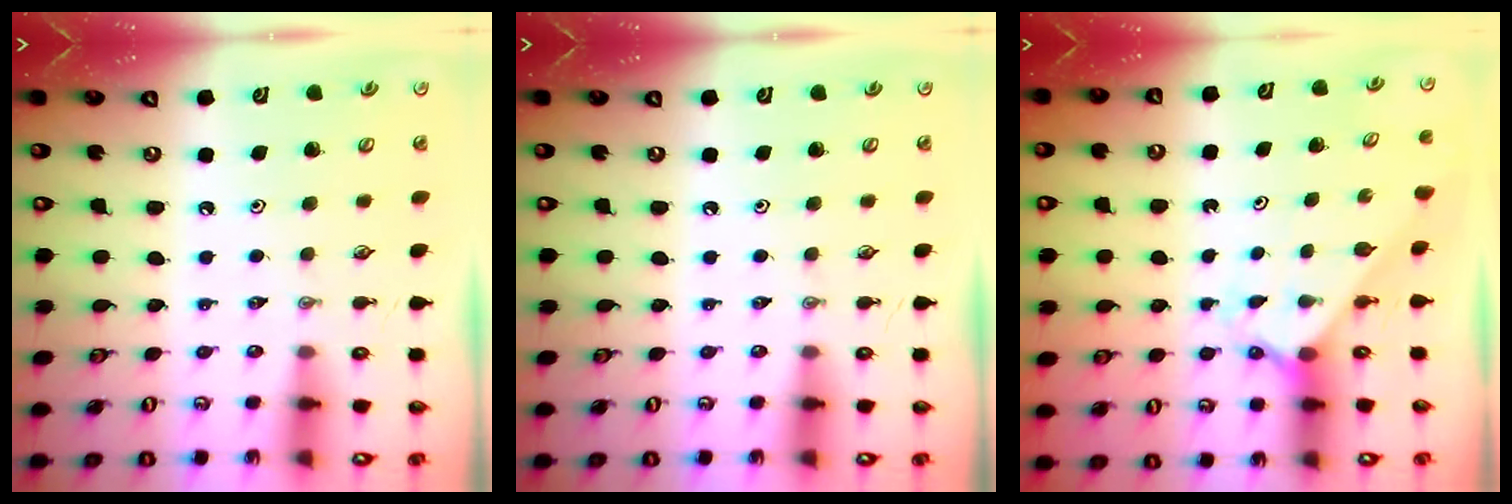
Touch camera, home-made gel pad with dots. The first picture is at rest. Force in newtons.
{"total": 0.0}
{"total": 2.1, "press": 2.1, "slide": 0.3}